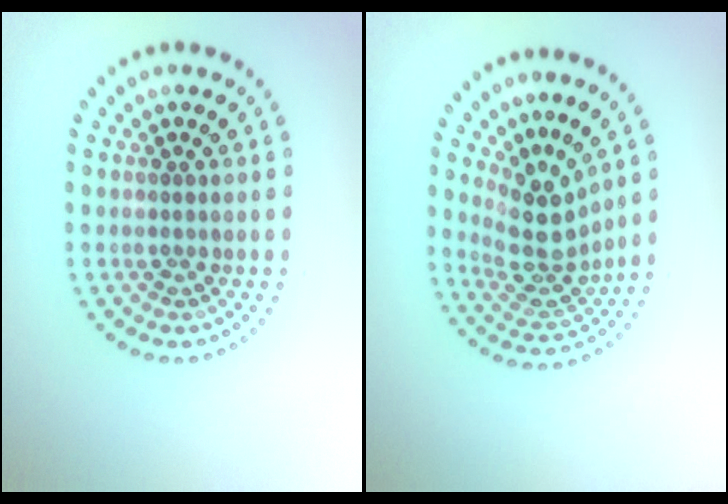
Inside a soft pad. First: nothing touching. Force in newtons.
{"total": 3.9, "press": 3.2, "slide": 2.1}